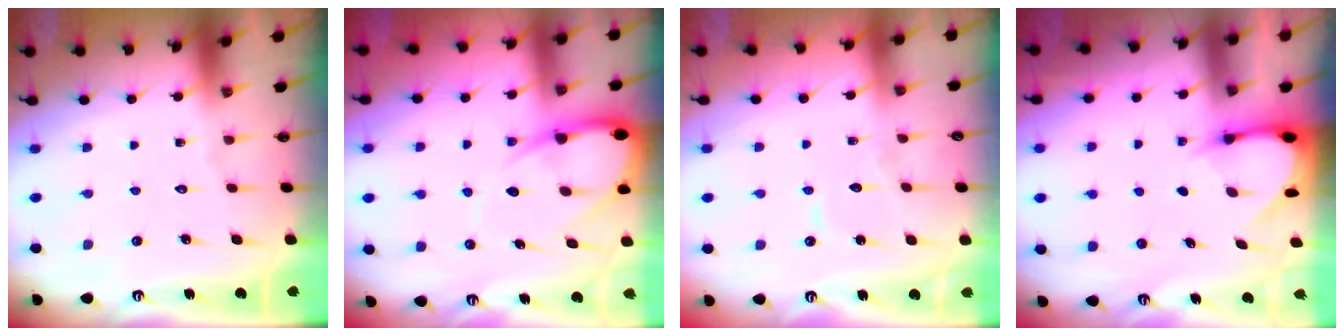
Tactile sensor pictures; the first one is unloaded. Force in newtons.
{"total": 9.7, "press": 9.6, "slide": 0.9}
{"total": 5.4, "press": 5.4, "slide": 0.4}
{"total": 3.7, "press": 3.7, "slide": 0.2}